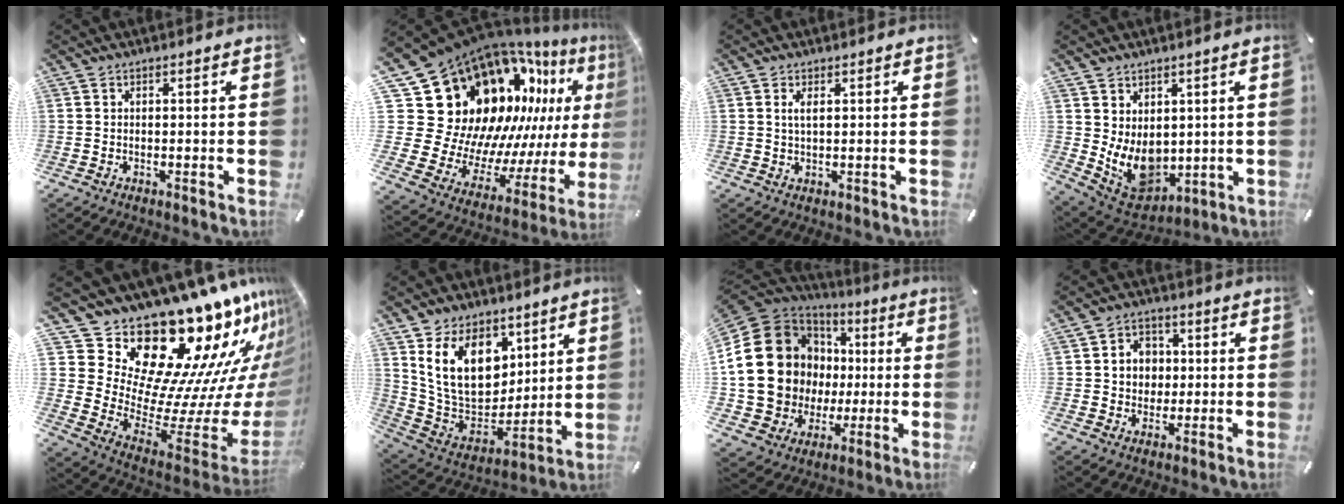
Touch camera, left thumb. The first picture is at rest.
{"total": 25.8, "force": [10.5, 19.6, 13.0], "torque": [-0.192, -0.169, 0.258]}
{"total": 2.4, "force": [0.9, 0.8, 2.0], "torque": [-0.043, 0.002, 0.015]}
{"total": 10.1, "force": [0.8, 8.4, 5.5], "torque": [-0.111, -0.029, 0.022]}
{"total": 26.5, "force": [17.7, 13.7, 14.1], "torque": [-0.194, -0.208, 0.350]}
{"total": 17.9, "force": [7.7, 12.7, 10.0], "torque": [-0.191, -0.039, 0.147]}
{"total": 23.8, "force": [2.4, 20.7, 11.6], "torque": [-0.255, -0.020, 0.080]}
{"total": 6.8, "force": [0.4, 6.4, 2.3], "torque": [-0.035, 0.010, 0.006]}